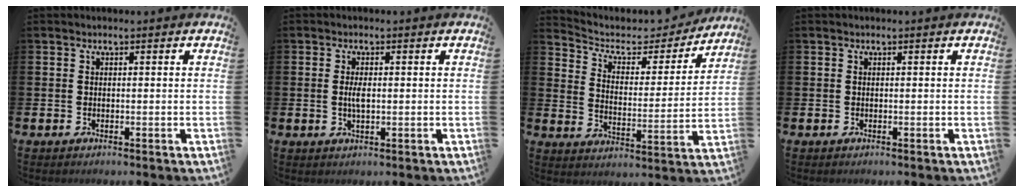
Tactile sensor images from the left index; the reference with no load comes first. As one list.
[{"total": 2.3, "force": [0.2, 0.8, 2.1], "torque": [-0.037, 0.000, 0.001]}, {"total": 5.9, "force": [5.1, 2.6, 1.5], "torque": [-0.056, -0.043, 0.080]}, {"total": 0.0}]